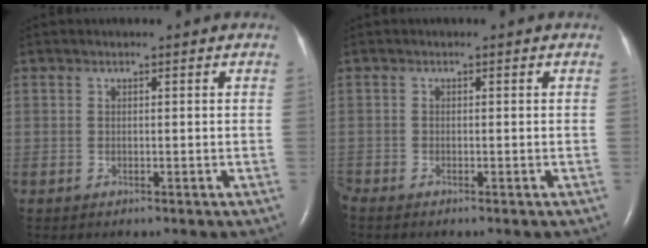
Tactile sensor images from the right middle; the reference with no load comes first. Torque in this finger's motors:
{"motor_torque": [1.17, -0.98, 0.23, 0.09]}